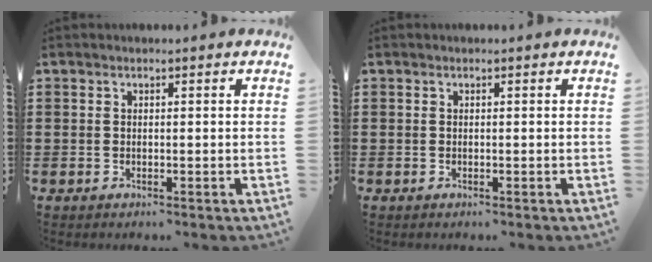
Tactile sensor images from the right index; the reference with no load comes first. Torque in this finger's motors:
{"motor_torque": [1.23, 0.91, 0.00, 0.00]}